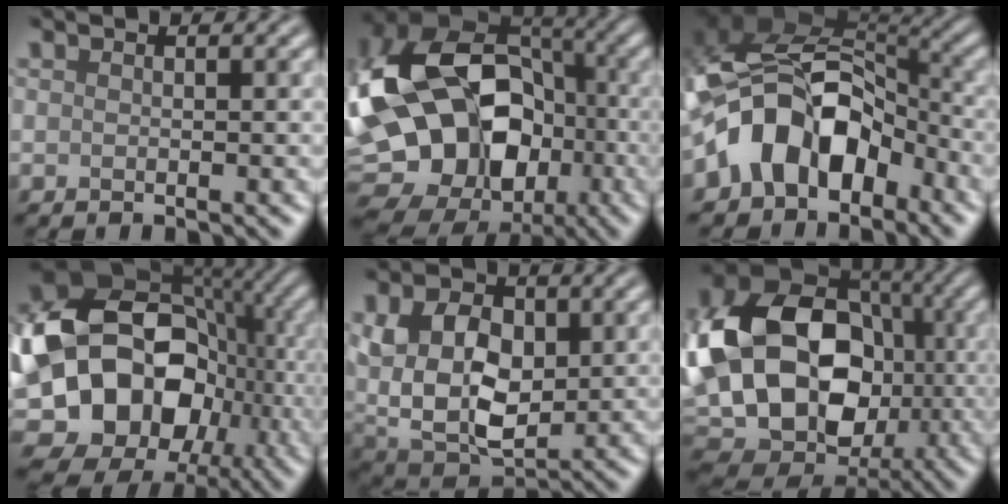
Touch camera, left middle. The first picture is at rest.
{"total": 20.8, "force": [-2.9, 16.7, 12.1], "torque": [-0.220, 0.009, -0.061]}
{"total": 9.5, "force": [-3.6, 6.5, 5.9], "torque": [-0.086, 0.016, -0.077]}
{"total": 17.3, "force": [-2.6, 13.6, 10.3], "torque": [-0.194, -0.010, -0.033]}
{"total": 11.1, "force": [1.6, 7.6, 7.9], "torque": [-0.181, 0.002, 0.039]}
{"total": 20.2, "force": [-0.7, 16.0, 12.2], "torque": [-0.224, 0.003, -0.019]}